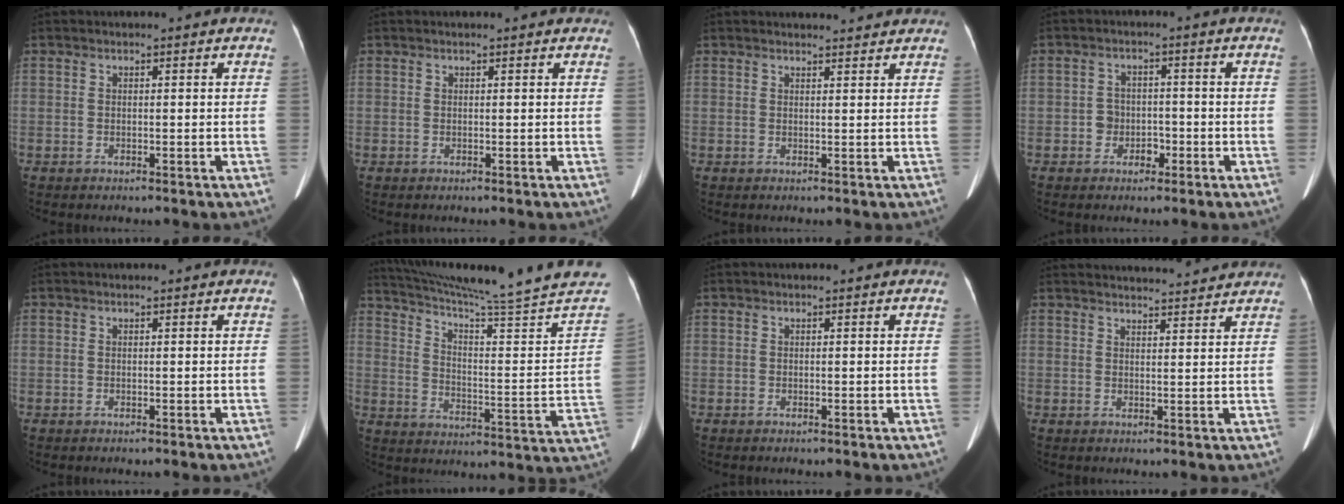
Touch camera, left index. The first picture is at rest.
{"total": 1.7, "force": [1.4, 0.6, 0.8], "torque": [-0.010, 0.020, 0.013]}
{"total": 4.3, "force": [4.1, 0.6, 0.8], "torque": [-0.014, 0.013, 0.047]}
{"total": 3.2, "force": [-1.3, 2.6, 1.3], "torque": [-0.021, 0.009, -0.019]}
{"total": 0.0}
{"total": 25.1, "force": [22.4, -1.9, 11.2], "torque": [-0.185, -0.086, 0.303]}
{"total": 0.0}
{"total": 10.0, "force": [9.7, 0.7, 2.2], "torque": [-0.028, 0.017, 0.118]}